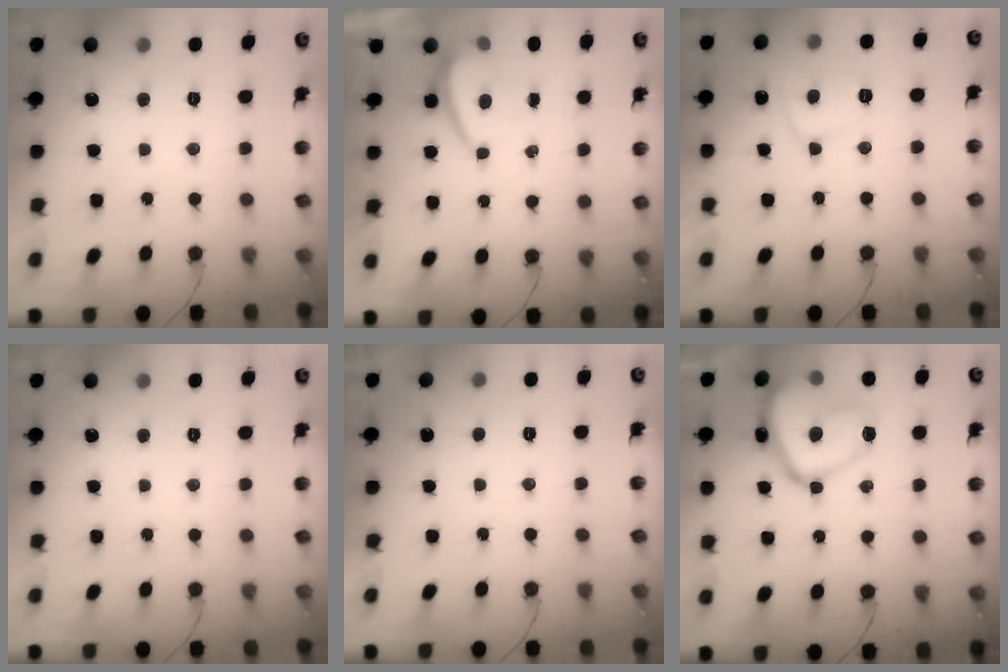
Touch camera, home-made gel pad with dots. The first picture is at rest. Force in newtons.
{"total": 1.2, "press": 1.1, "slide": 0.5}
{"total": 7.3, "press": 7.3, "slide": 0.7}
{"total": 0.0}
{"total": 0.7, "press": 0.5, "slide": 0.5}
{"total": 17.7, "press": 17.6, "slide": 1.5}